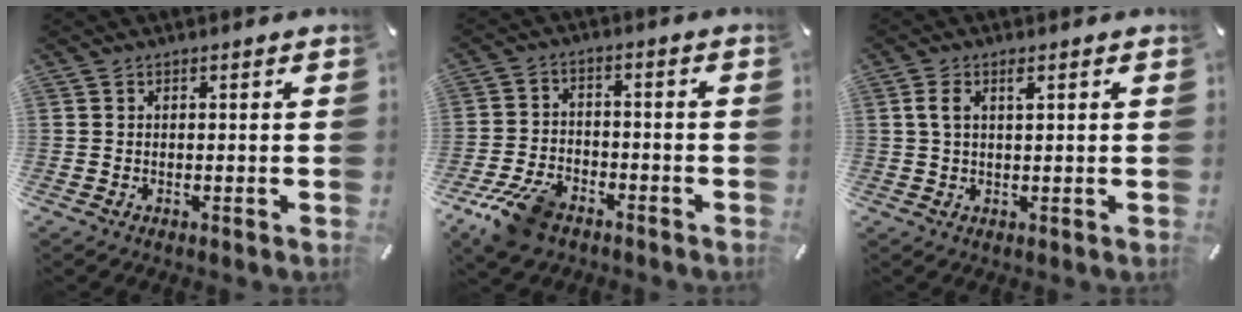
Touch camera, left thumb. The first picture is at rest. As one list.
[{"total": 10.0, "force": [-6.5, 5.5, 5.2], "torque": [-0.109, 0.029, -0.121]}, {"total": 3.0, "force": [1.1, 1.2, 2.5], "torque": [-0.060, 0.002, 0.015]}]